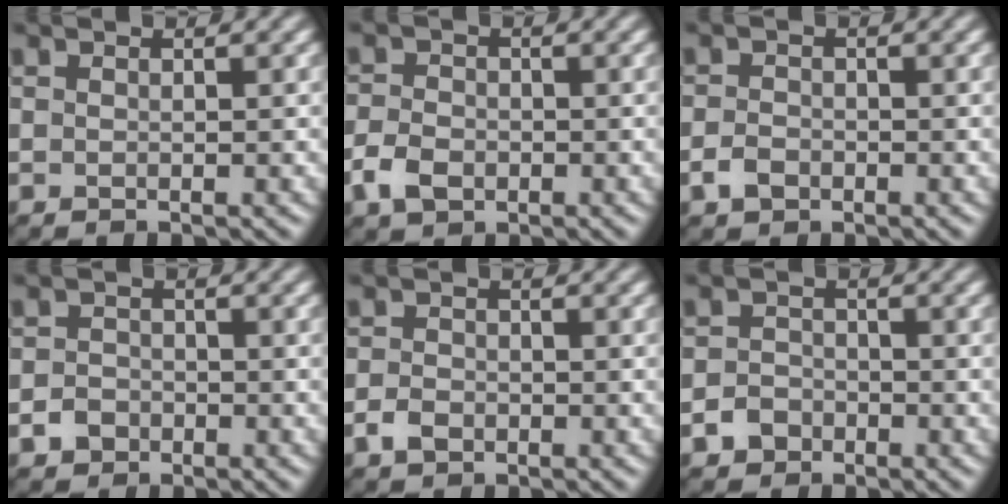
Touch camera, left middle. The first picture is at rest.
{"total": 3.2, "force": [-1.9, 2.0, 1.5], "torque": [-0.033, -0.003, -0.040]}
{"total": 1.7, "force": [-1.4, 1.0, 0.5], "torque": [-0.008, 0.000, -0.028]}
{"total": 1.8, "force": [-1.4, 1.2, 0.2], "torque": [0.003, 0.002, -0.025]}
{"total": 1.9, "force": [-1.4, 1.1, 0.7], "torque": [-0.010, 0.001, -0.029]}
{"total": 2.2, "force": [-1.6, 1.5, 0.3], "torque": [0.001, 0.001, -0.032]}